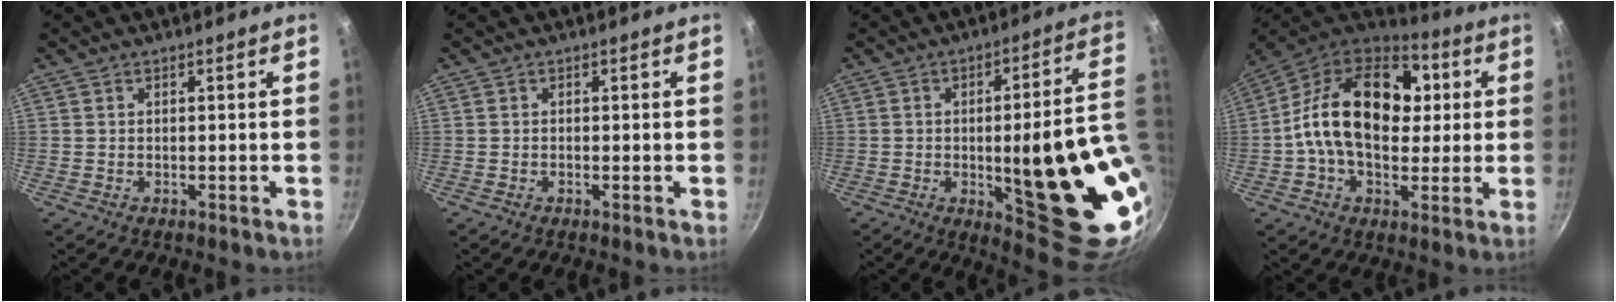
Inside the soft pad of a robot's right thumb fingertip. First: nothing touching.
{"total": 0.0}
{"total": 24.6, "force": [-2.2, 6.7, 23.6], "torque": [-0.275, -0.013, -0.013]}
{"total": 22.4, "force": [2.8, 15.1, 16.2], "torque": [-0.241, 0.026, 0.024]}